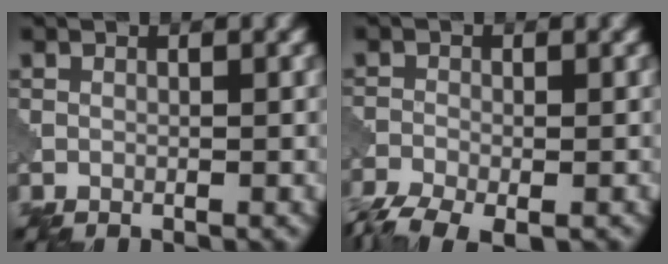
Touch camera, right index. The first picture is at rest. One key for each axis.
{"total": 5.0, "fx": -3.9, "fy": 1.5, "fz": 2.8, "tx": -0.052, "ty": -0.015, "tz": -0.078}